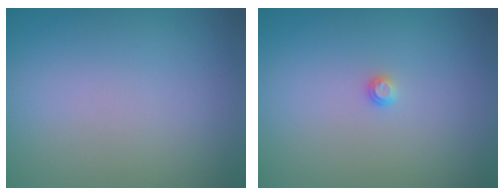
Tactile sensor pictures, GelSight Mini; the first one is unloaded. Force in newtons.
{"total": 0.6, "press": 0.6, "slide": 0.2}